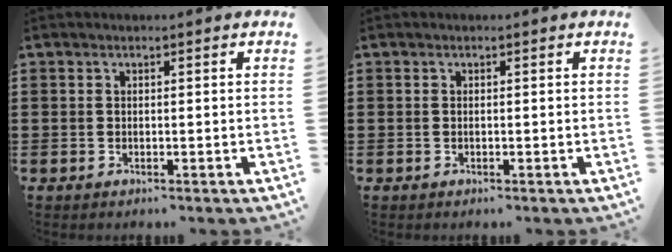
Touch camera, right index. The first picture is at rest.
{"total": 0.0}